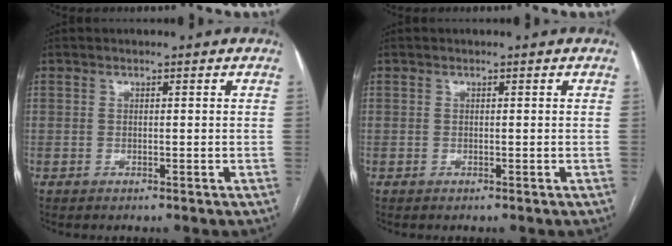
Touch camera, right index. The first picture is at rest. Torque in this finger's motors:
{"motor_torque": [-0.01, 0.01, 0.00, 0.01]}